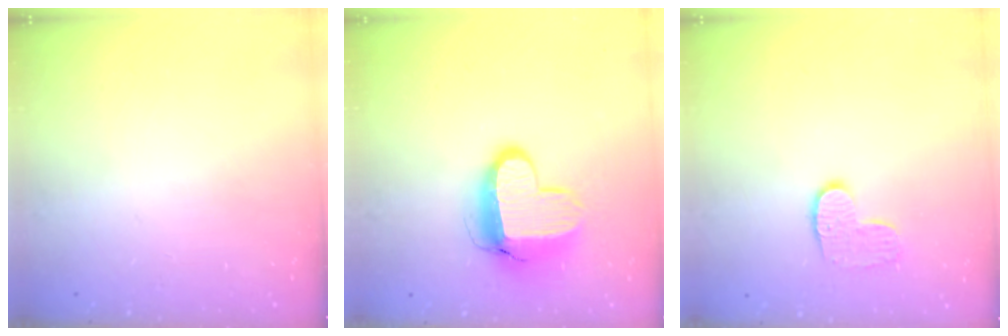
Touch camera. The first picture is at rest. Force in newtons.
{"total": 12.8, "press": 12.8, "slide": 1.0}
{"total": 7.3, "press": 7.3, "slide": 0.2}